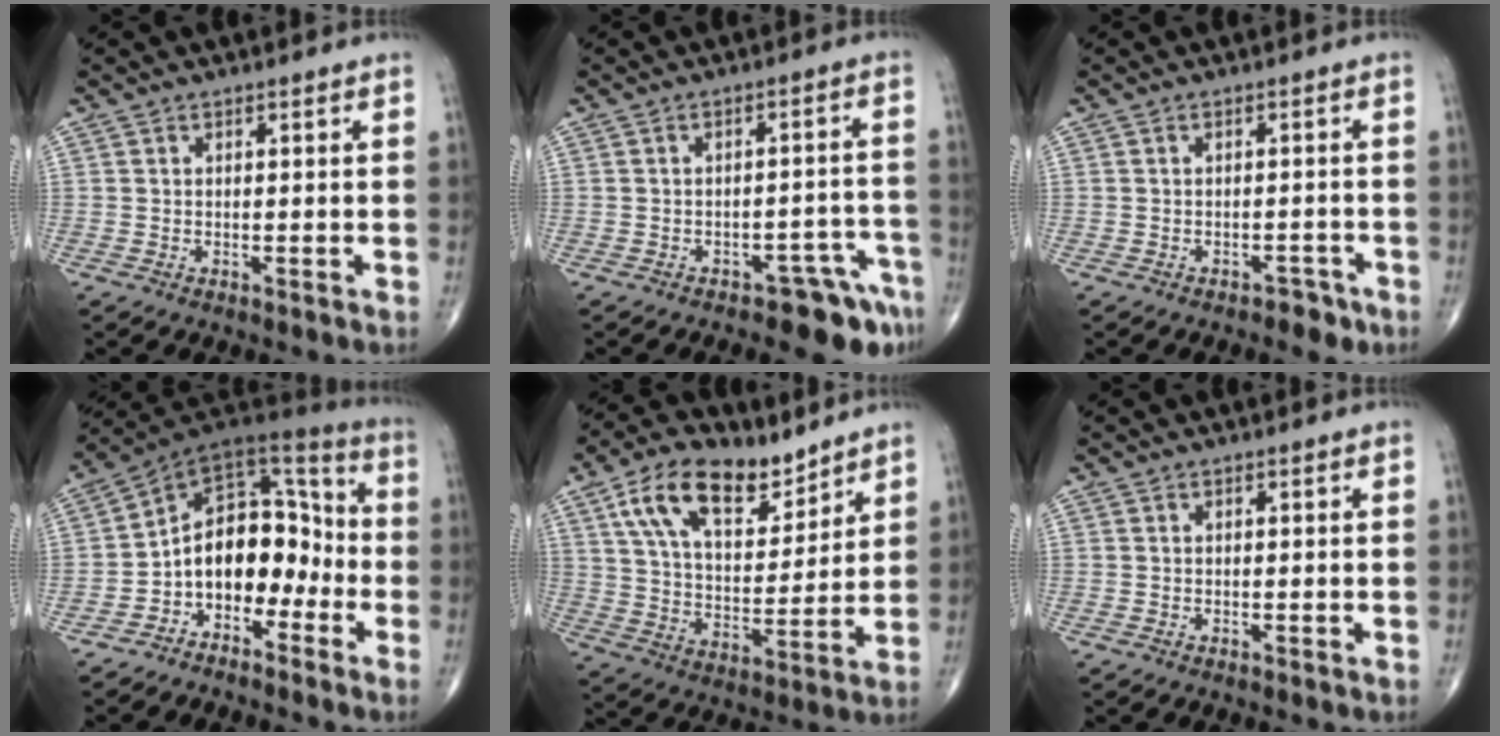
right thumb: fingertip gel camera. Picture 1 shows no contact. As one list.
[{"total": 8.2, "force": [-5.8, 3.3, 4.7], "torque": [-0.032, 0.051, -0.073]}, {"total": 2.9, "force": [-2.0, 1.6, 1.3], "torque": [-0.007, 0.013, -0.023]}, {"total": 14.0, "force": [-4.4, 9.9, 8.9], "torque": [-0.089, 0.092, -0.086]}, {"total": 16.7, "force": [10.0, 8.5, 10.3], "torque": [-0.148, -0.040, 0.183]}, {"total": 0.0}]